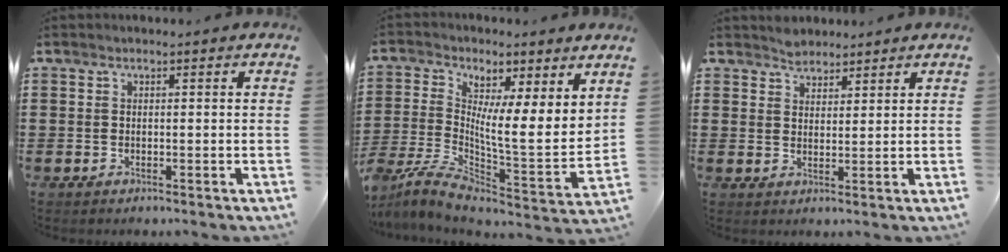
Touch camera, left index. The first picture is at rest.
{"total": 6.1, "force": [2.4, 2.1, 5.2], "torque": [-0.119, -0.036, 0.037]}
{"total": 2.4, "force": [2.2, 1.0, -0.1], "torque": [-0.005, 0.004, 0.044]}